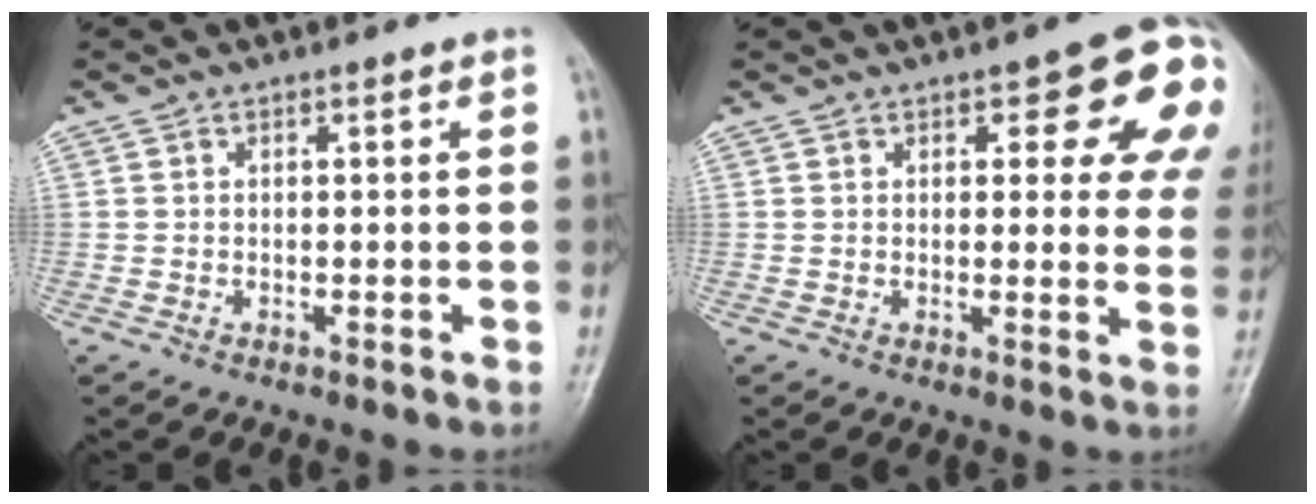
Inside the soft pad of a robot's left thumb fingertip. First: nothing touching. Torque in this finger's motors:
{"motor_torque": [0.29, 0.42, 0.33, 0.00, 0.10]}